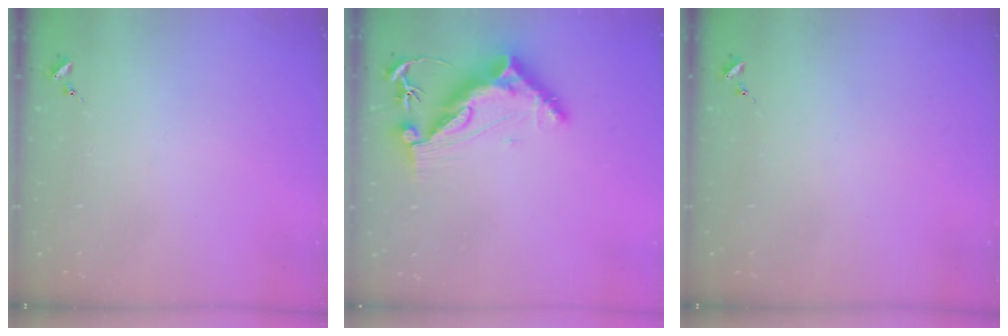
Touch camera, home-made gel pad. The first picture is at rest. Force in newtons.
{"total": 9.9, "press": 9.8, "slide": 1.1}
{"total": 0.0}